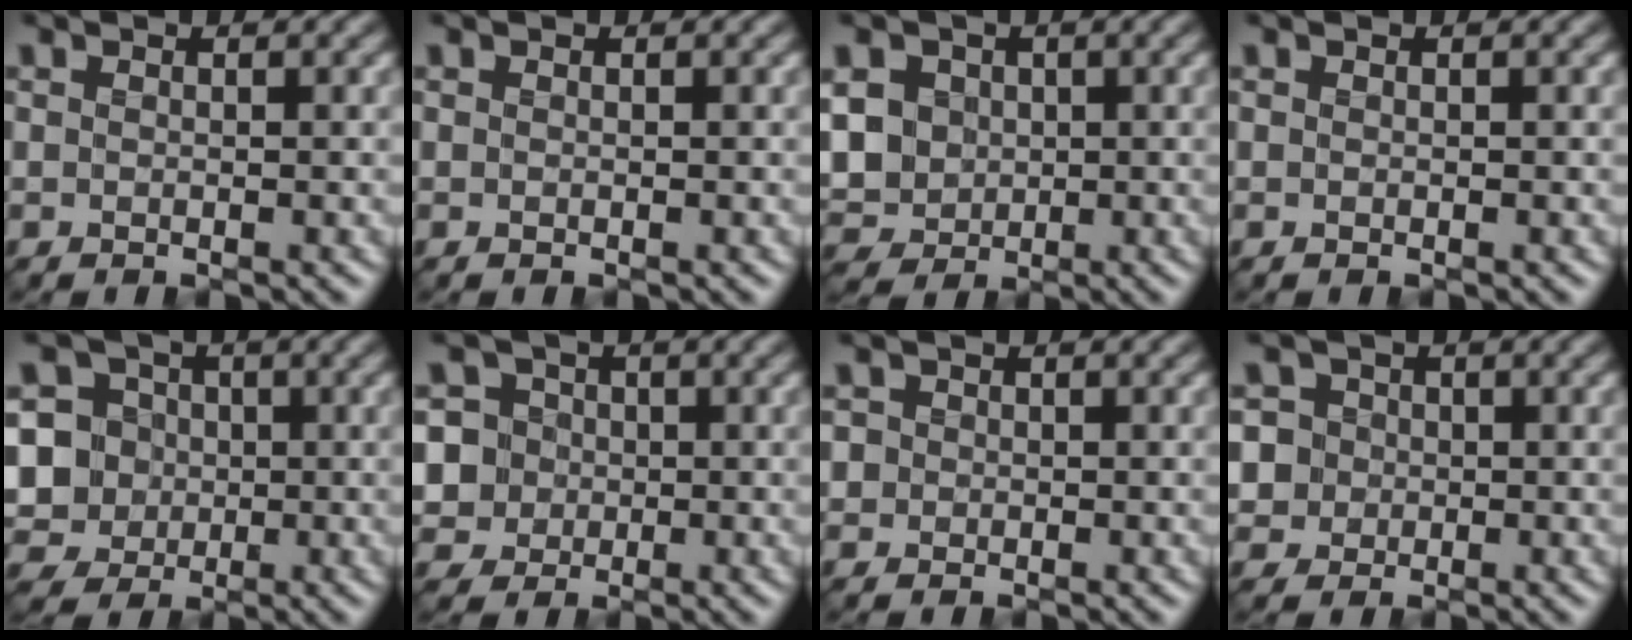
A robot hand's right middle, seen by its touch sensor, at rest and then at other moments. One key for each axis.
{"total": 0.0}
{"total": 6.7, "fx": 0.6, "fy": 5.7, "fz": 3.5, "tx": -0.094, "ty": 0.017, "tz": 0.004}
{"total": 0.0}
{"total": 8.7, "fx": -0.6, "fy": 7.9, "fz": 3.6, "tx": -0.085, "ty": 0.029, "tz": -0.043}
{"total": 6.5, "fx": -0.1, "fy": 6.2, "fz": 2.0, "tx": -0.040, "ty": 0.028, "tz": -0.016}
{"total": 1.0, "fx": -0.1, "fy": 0.9, "fz": -0.2, "tx": 0.005, "ty": -0.002, "tz": 0.001}
{"total": 4.4, "fx": 0.4, "fy": 4.3, "fz": 1.1, "tx": -0.027, "ty": 0.026, "tz": 0.004}